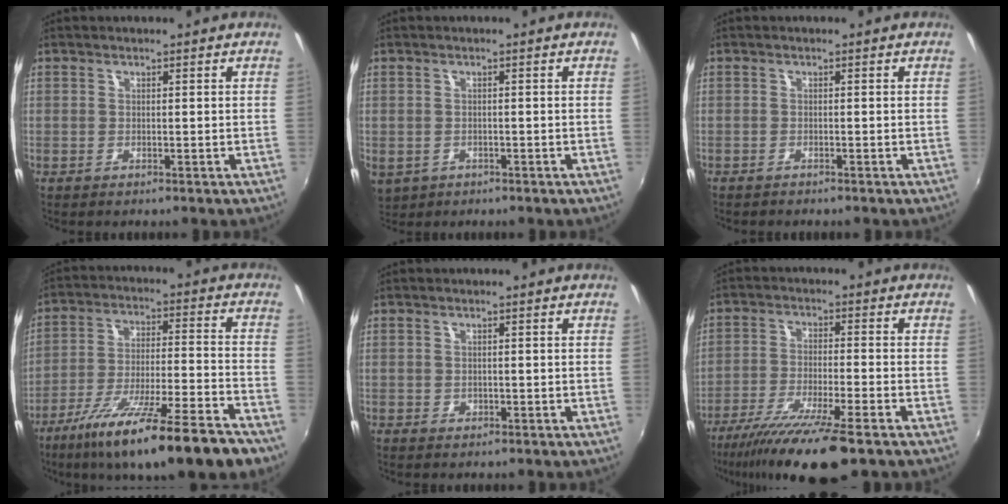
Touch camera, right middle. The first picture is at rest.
{"total": 6.0, "force": [-1.8, 4.9, 3.0], "torque": [-0.070, -0.017, -0.018]}
{"total": 0.9, "force": [-0.9, 0.3, 0.1], "torque": [-0.007, -0.004, -0.015]}
{"total": 22.0, "force": [-15.9, 2.8, 14.9], "torque": [-0.260, -0.055, -0.248]}
{"total": 0.9, "force": [-0.4, 0.8, 0.1], "torque": [-0.001, -0.003, -0.003]}
{"total": 14.3, "force": [-10.6, 1.1, 9.5], "torque": [-0.191, -0.044, -0.182]}